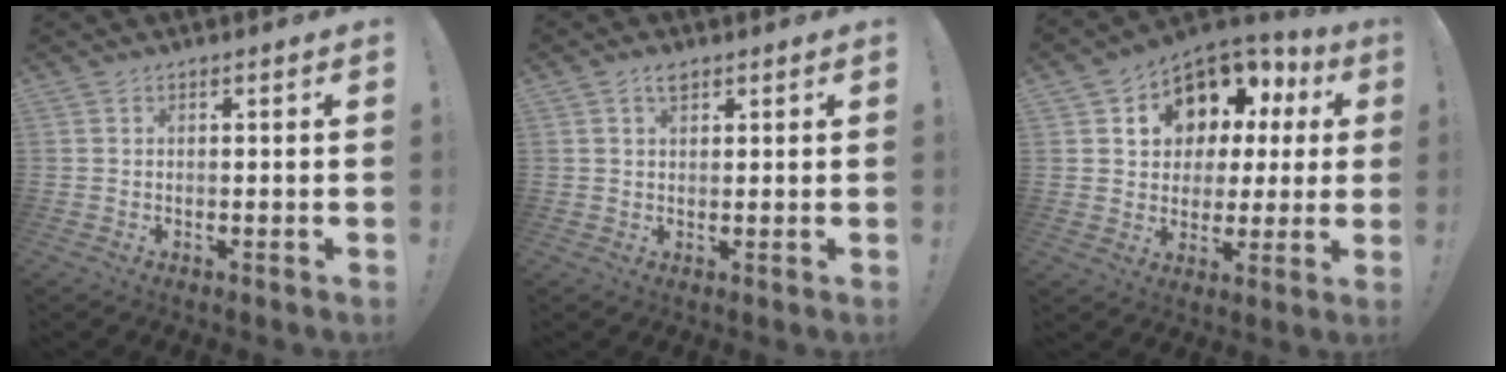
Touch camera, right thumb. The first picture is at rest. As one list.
[{"total": 2.8, "force": [1.6, 1.5, 1.7], "torque": [-0.025, -0.002, 0.027]}, {"total": 11.0, "force": [6.0, 8.3, 4.0], "torque": [-0.064, -0.052, 0.121]}]